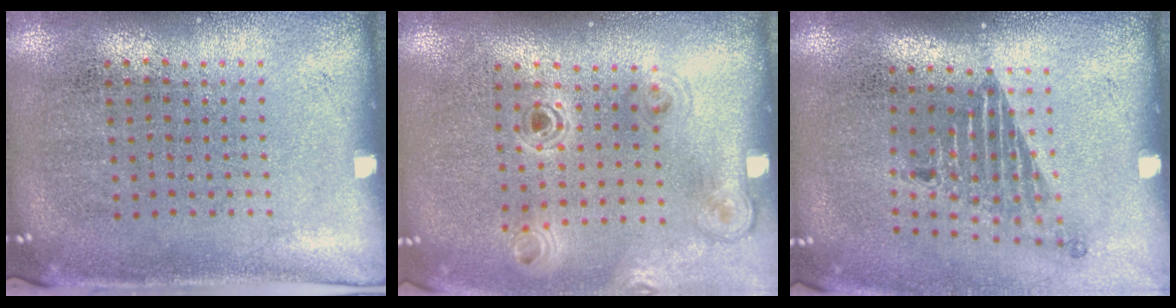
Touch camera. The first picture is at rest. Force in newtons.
{"total": 1.1, "press": 1.1, "slide": 0.1}
{"total": 1.7, "press": 1.2, "slide": 1.2}